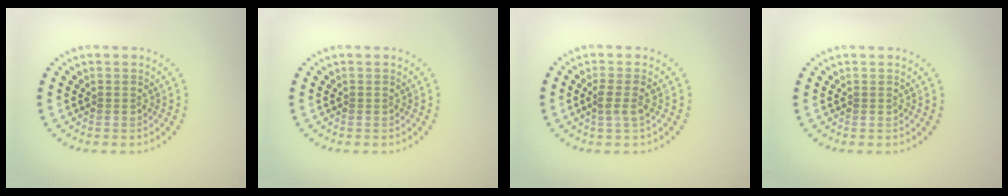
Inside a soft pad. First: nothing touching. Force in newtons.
{"total": 0.0}
{"total": 1.6, "press": 1.3, "slide": 1.0}
{"total": 0.0}